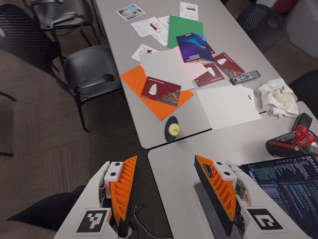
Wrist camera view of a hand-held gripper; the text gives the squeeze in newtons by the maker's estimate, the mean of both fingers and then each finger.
{"total": 0.0}